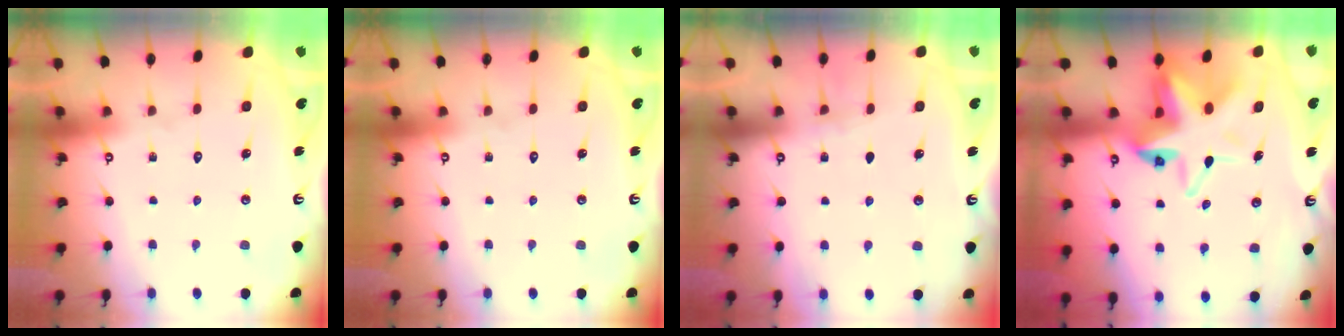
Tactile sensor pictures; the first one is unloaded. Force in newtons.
{"total": 0.0}
{"total": 3.7, "press": 3.6, "slide": 1.1}
{"total": 12.3, "press": 12.0, "slide": 2.4}